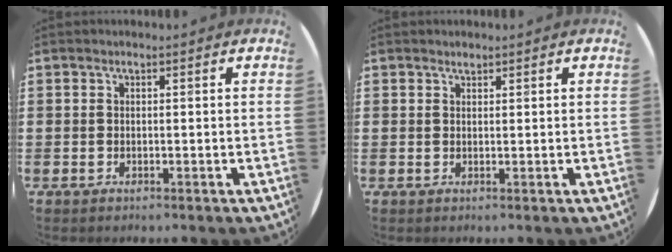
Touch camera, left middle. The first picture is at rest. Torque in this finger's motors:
{"motor_torque": [0.10, -0.07, -0.02, 0.00]}